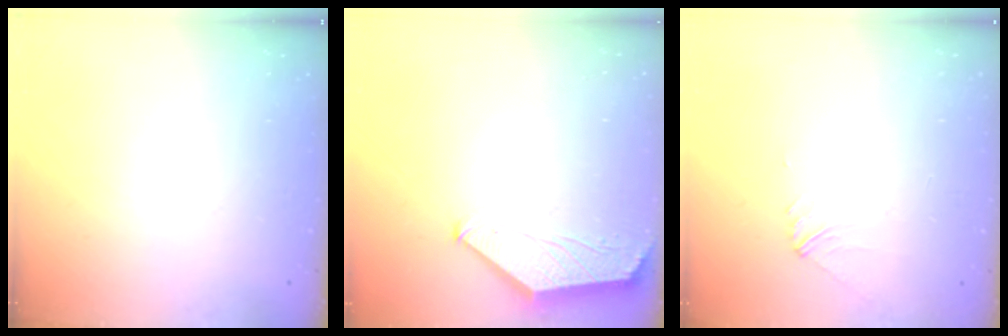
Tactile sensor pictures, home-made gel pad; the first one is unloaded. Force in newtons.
{"total": 1.5, "press": 1.5, "slide": 0.4}
{"total": 2.7, "press": 2.7, "slide": 0.5}